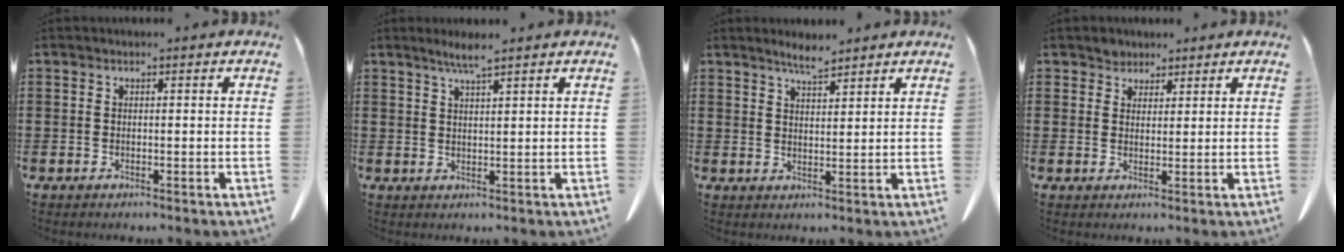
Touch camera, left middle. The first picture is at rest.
{"total": 3.3, "force": [2.5, 0.0, 2.1], "torque": [-0.046, -0.002, 0.045]}
{"total": 3.7, "force": [3.4, 0.3, 1.4], "torque": [-0.036, -0.008, 0.062]}
{"total": 2.4, "force": [2.1, 1.3, 0.1], "torque": [-0.010, 0.006, 0.042]}